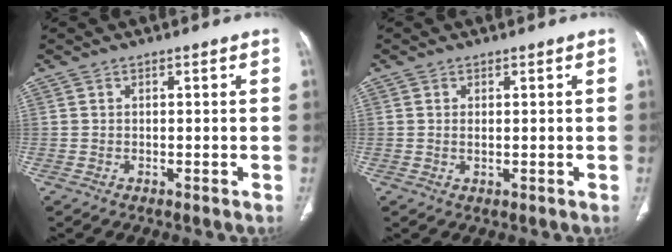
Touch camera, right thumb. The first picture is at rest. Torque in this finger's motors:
{"motor_torque": [-0.34, 0.39, -0.29, 0.16, 0.00]}